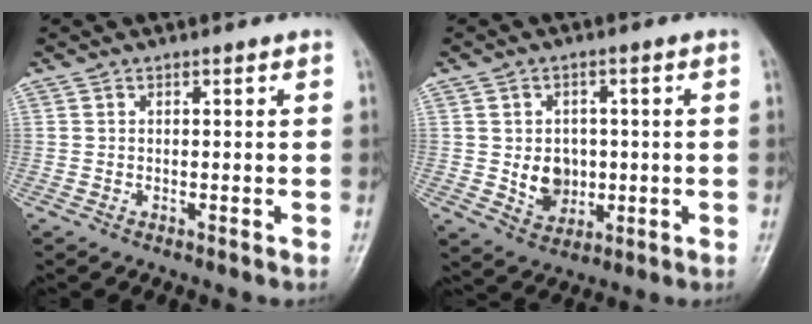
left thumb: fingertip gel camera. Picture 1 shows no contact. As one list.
[{"total": 7.1, "force": [-0.3, 5.9, 4.0], "torque": [-0.031, 0.000, 0.005]}]